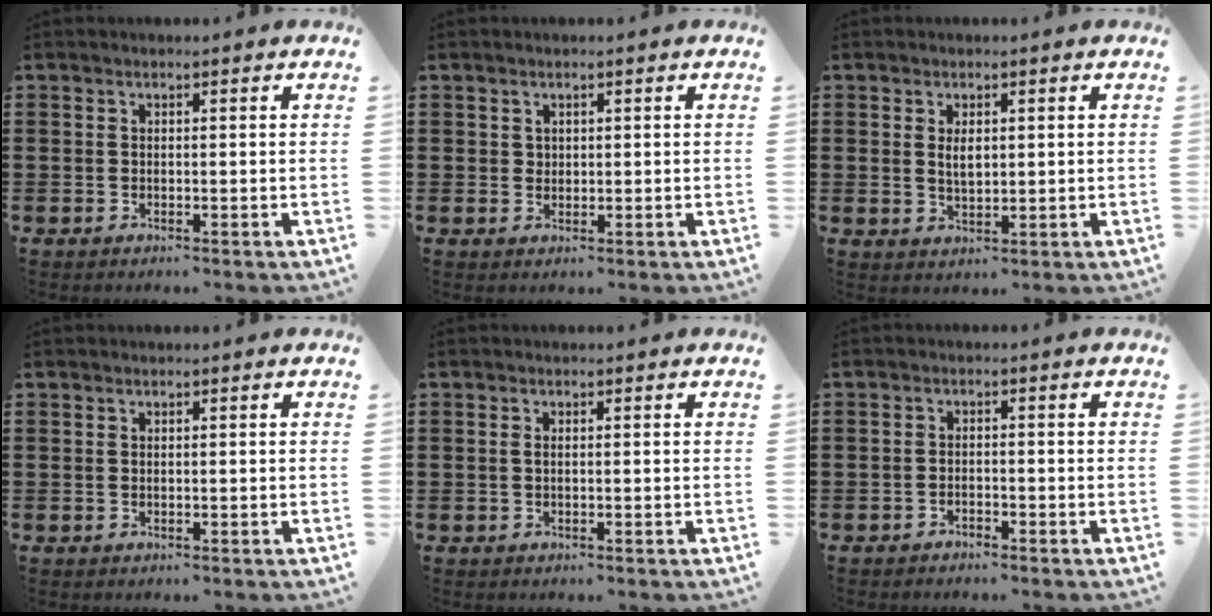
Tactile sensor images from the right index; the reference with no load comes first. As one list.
[{"total": 1.0, "force": [0.6, 0.8, 0.1], "torque": [-0.004, 0.003, 0.013]}, {"total": 2.6, "force": [0.6, 1.1, 2.2], "torque": [-0.038, 0.000, 0.008]}, {"total": 0.0}, {"total": 0.9, "force": [0.0, 0.5, 0.8], "torque": [-0.017, 0.002, -0.001]}, {"total": 1.3, "force": [-1.2, 0.2, 0.1], "torque": [-0.006, 0.004, -0.026]}]